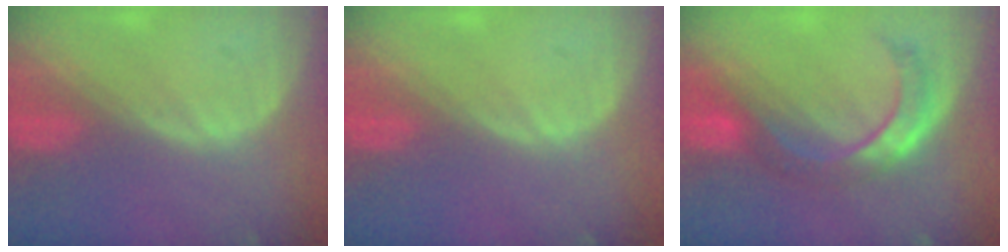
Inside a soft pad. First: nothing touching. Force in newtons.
{"total": 0.0}
{"total": 7.2, "press": 6.9, "slide": 2.2}